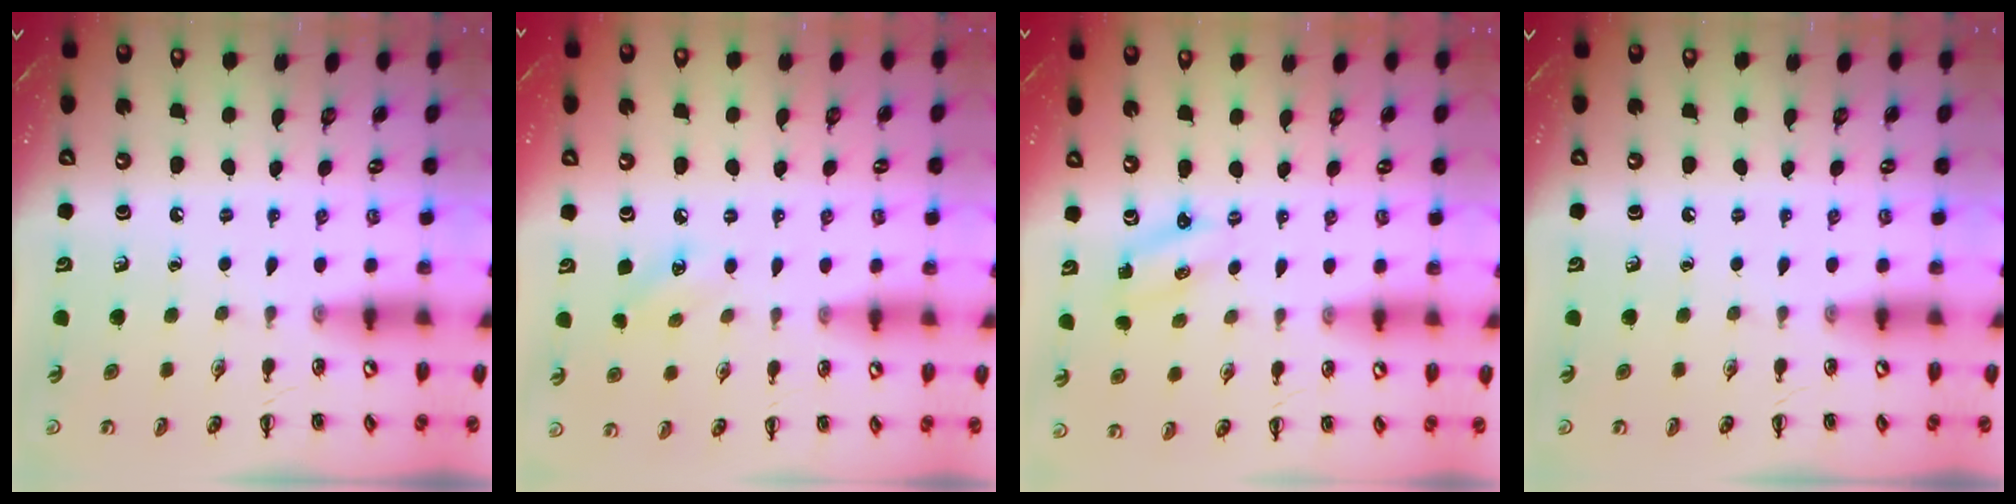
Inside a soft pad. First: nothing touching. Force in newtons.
{"total": 6.4, "press": 6.2, "slide": 1.7}
{"total": 1.4, "press": 1.3, "slide": 0.3}
{"total": 0.0}